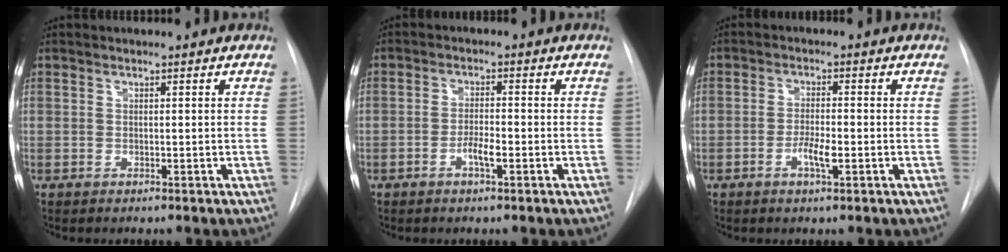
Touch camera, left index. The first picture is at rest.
{"total": 2.8, "force": [-1.3, 0.4, 2.4], "torque": [-0.043, 0.002, -0.023]}
{"total": 3.5, "force": [-1.4, 0.6, 3.2], "torque": [-0.060, 0.000, -0.025]}